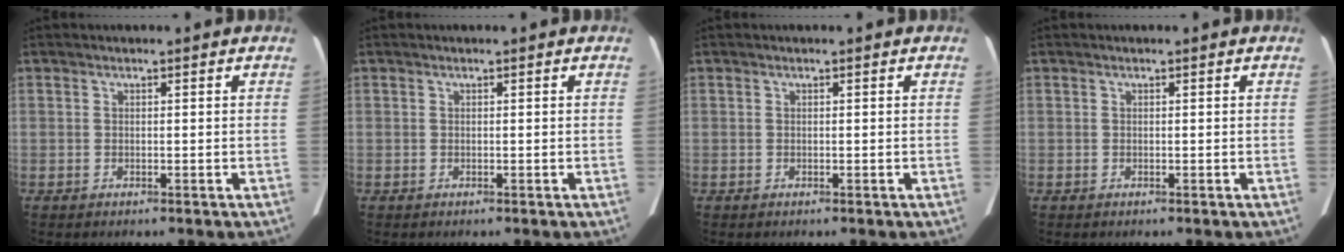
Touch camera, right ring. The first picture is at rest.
{"total": 0.0}
{"total": 0.0}
{"total": 0.0}